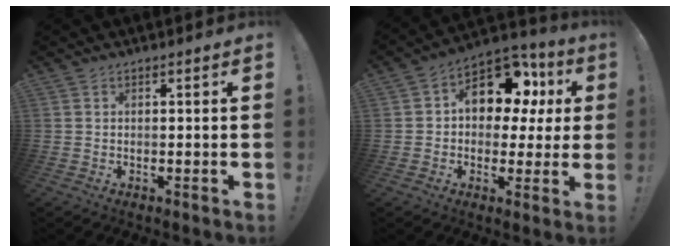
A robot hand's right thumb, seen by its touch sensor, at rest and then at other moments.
{"total": 14.7, "force": [5.6, 9.7, 9.5], "torque": [-0.139, -0.023, 0.101]}